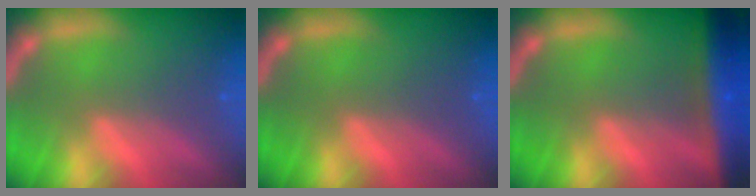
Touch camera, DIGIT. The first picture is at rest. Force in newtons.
{"total": 0.0}
{"total": 9.0}